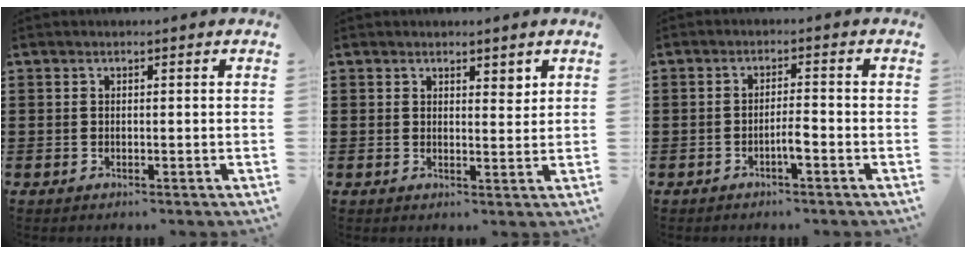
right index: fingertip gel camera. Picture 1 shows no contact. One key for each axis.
{"total": 2.2, "fx": 1.8, "fy": 1.0, "fz": 0.7, "tx": -0.009, "ty": 0.003, "tz": 0.033}
{"total": 2.8, "fx": -1.3, "fy": 0.3, "fz": 2.4, "tx": -0.051, "ty": 0.000, "tz": -0.026}